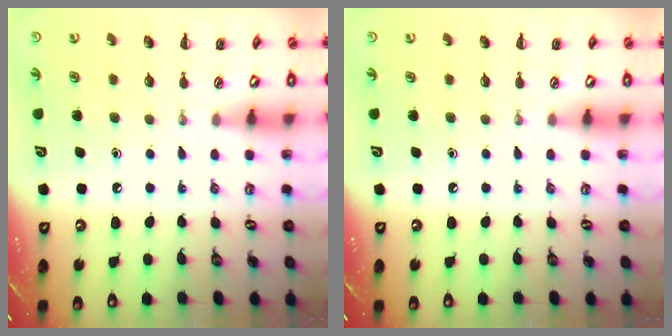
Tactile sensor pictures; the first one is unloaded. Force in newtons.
{"total": 0.0}